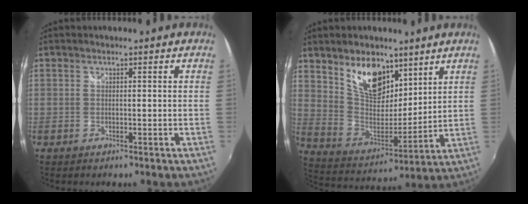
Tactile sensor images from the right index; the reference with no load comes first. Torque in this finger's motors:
{"motor_torque": [0.43, 0.33, 0.34, 0.10]}